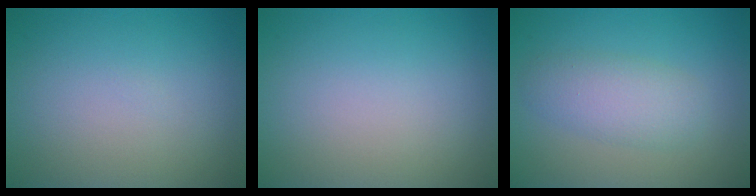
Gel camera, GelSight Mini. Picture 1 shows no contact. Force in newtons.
{"total": 0.0}
{"total": 3.3, "press": 3.3, "slide": 0.1}